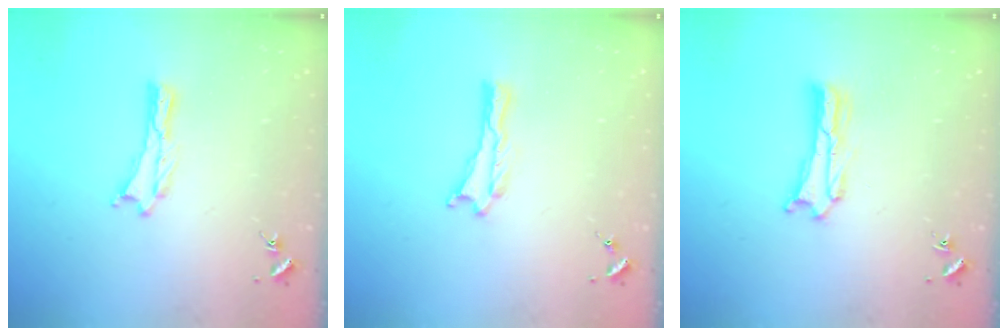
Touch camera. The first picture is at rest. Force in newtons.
{"total": 0.0}
{"total": 1.2, "press": 1.2, "slide": 0.2}